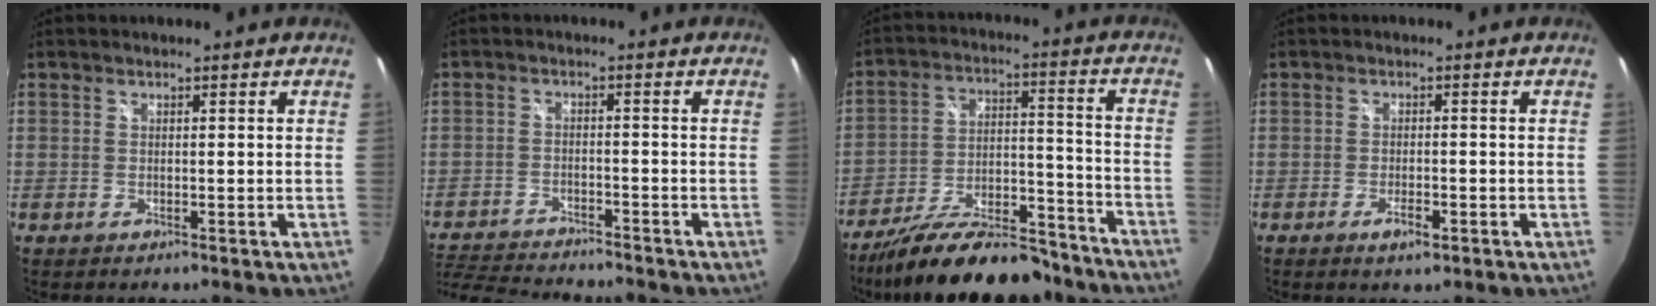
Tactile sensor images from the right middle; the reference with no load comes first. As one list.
[{"total": 13.5, "force": [-12.1, 2.8, 5.3], "torque": [-0.131, -0.018, -0.199]}, {"total": 22.2, "force": [-18.2, 6.3, 11.1], "torque": [-0.195, -0.008, -0.266]}, {"total": 2.6, "force": [-1.2, 0.6, 2.2], "torque": [-0.043, -0.005, -0.023]}]